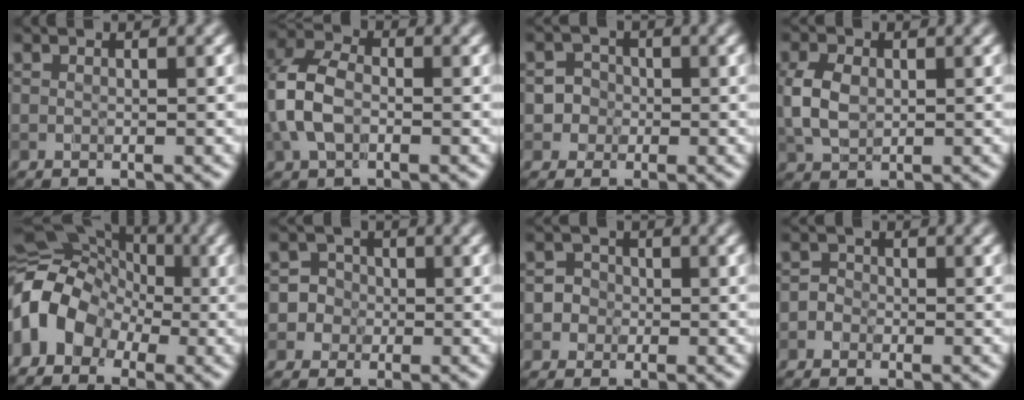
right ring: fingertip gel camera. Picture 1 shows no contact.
{"total": 4.8, "force": [-0.7, 3.3, 3.5], "torque": [-0.085, 0.005, -0.025]}
{"total": 3.0, "force": [-0.7, 2.9, 0.2], "torque": [0.029, 0.010, -0.030]}
{"total": 3.4, "force": [0.2, 2.4, 2.4], "torque": [-0.058, 0.002, 0.004]}
{"total": 7.7, "force": [-1.9, 6.1, 4.3], "torque": [-0.068, 0.005, -0.045]}
{"total": 3.7, "force": [-0.8, 3.6, 0.3], "torque": [0.028, 0.015, -0.037]}
{"total": 2.8, "force": [-0.7, 2.7, 0.3], "torque": [0.030, 0.012, -0.033]}
{"total": 1.0, "force": [-0.5, 0.9, 0.0], "torque": [0.019, 0.003, -0.016]}